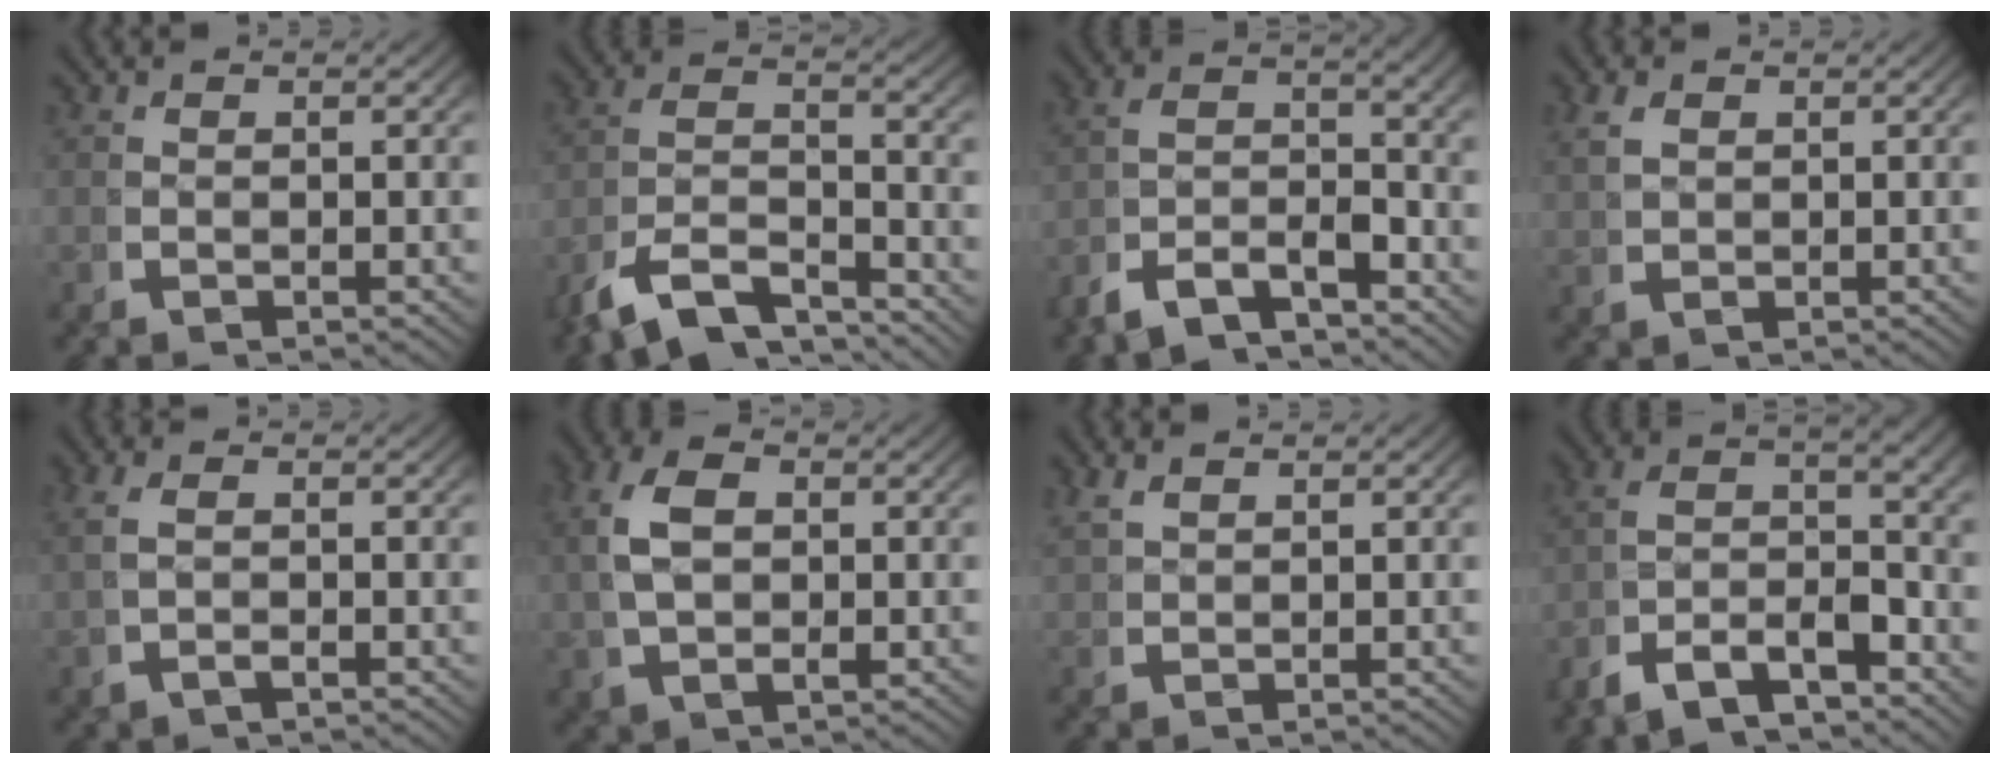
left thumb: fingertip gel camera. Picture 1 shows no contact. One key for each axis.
{"total": 9.4, "fx": -5.2, "fy": 5.4, "fz": 5.7, "tx": -0.124, "ty": -0.041, "tz": -0.077}
{"total": 6.3, "fx": -3.0, "fy": 3.4, "fz": 4.4, "tx": -0.079, "ty": -0.016, "tz": -0.050}
{"total": 2.1, "fx": 1.2, "fy": 1.3, "fz": 1.2, "tx": -0.024, "ty": -0.001, "tz": 0.030}
{"total": 2.0, "fx": 0.2, "fy": 0.9, "fz": 1.7, "tx": -0.046, "ty": 0.001, "tz": 0.006}
{"total": 5.8, "fx": 1.2, "fy": 3.7, "fz": 4.4, "tx": -0.099, "ty": -0.001, "tz": 0.027}
{"total": 1.7, "fx": 1.6, "fy": 0.2, "fz": 0.4, "tx": -0.011, "ty": 0.006, "tz": 0.040}
{"total": 7.6, "fx": -2.3, "fy": 4.5, "fz": 5.7, "tx": -0.110, "ty": -0.015, "tz": -0.041}